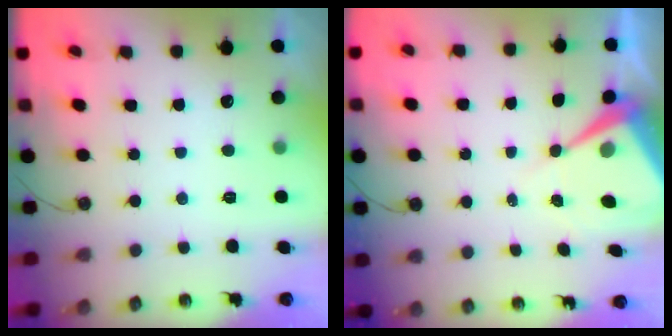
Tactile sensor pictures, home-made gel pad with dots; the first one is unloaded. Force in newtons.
{"total": 8.8, "press": 8.7, "slide": 0.9}